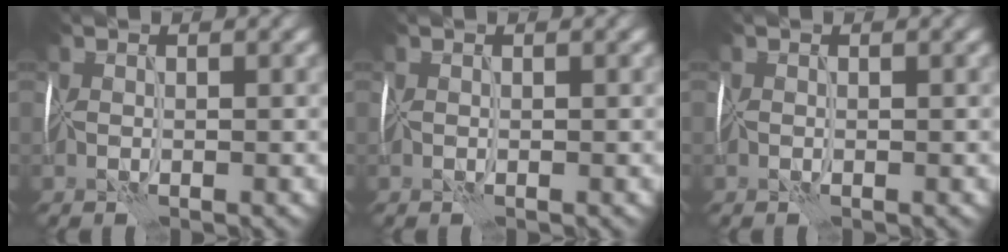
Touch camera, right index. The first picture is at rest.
{"total": 0.0}
{"total": 0.0}